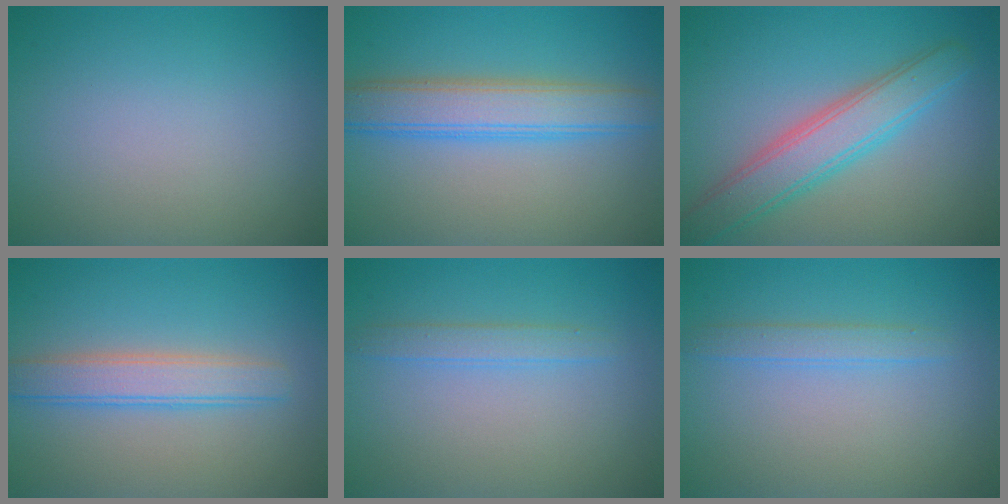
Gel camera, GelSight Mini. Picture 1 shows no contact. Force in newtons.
{"total": 5.3, "press": 5.2, "slide": 0.2}
{"total": 5.0, "press": 5.0, "slide": 0.2}
{"total": 3.6, "press": 3.6, "slide": 0.2}
{"total": 1.6, "press": 1.6, "slide": 0.0}
{"total": 1.6, "press": 1.6, "slide": 0.0}